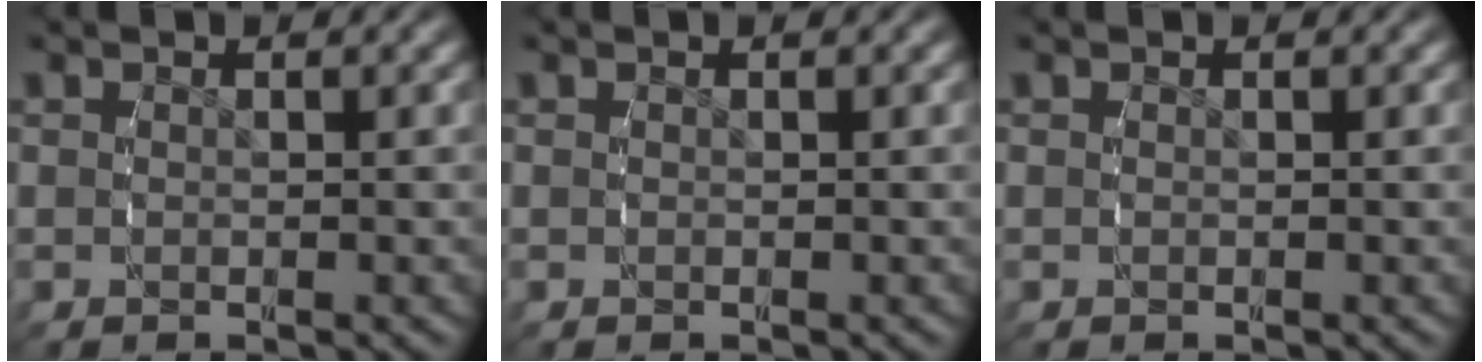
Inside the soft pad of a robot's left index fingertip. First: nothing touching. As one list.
[{"total": 0.0}, {"total": 0.0}]